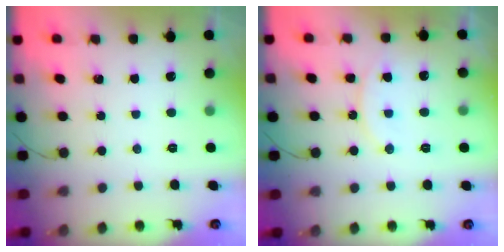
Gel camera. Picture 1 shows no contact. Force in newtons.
{"total": 9.4, "press": 9.3, "slide": 0.7}